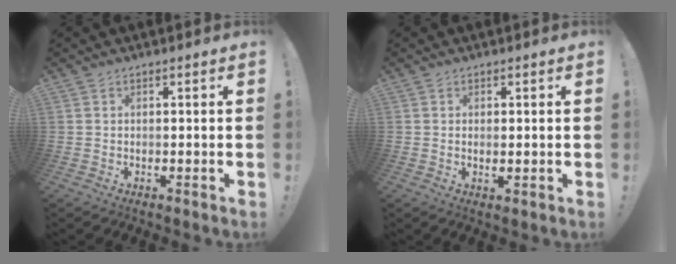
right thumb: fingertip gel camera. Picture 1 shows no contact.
{"total": 1.5, "force": [0.9, 0.4, 1.2], "torque": [-0.008, -0.007, 0.012]}